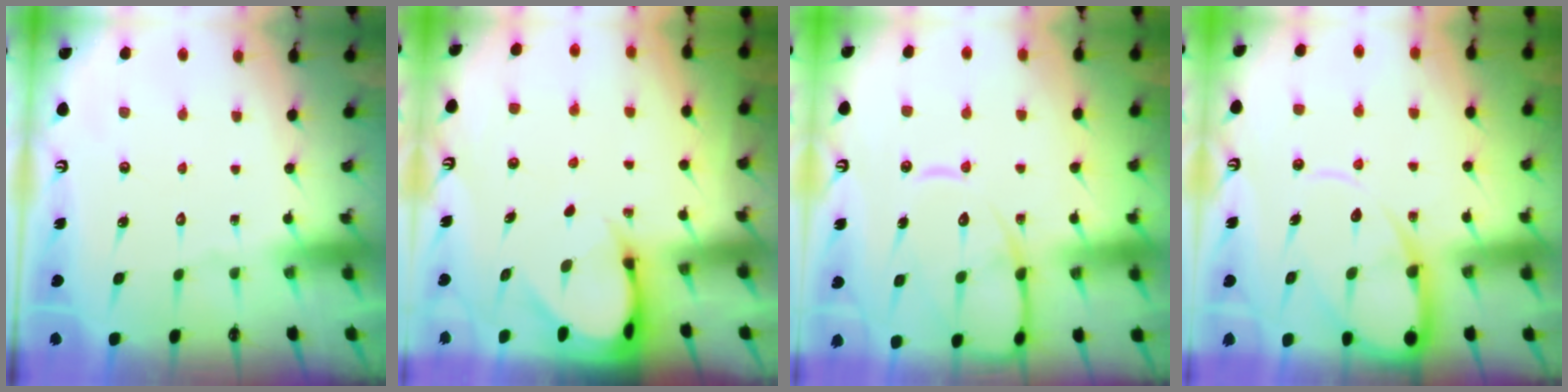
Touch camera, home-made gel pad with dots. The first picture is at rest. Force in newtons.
{"total": 4.7, "press": 4.7, "slide": 0.4}
{"total": 12.3, "press": 12.2, "slide": 1.5}
{"total": 12.2, "press": 12.1, "slide": 1.2}